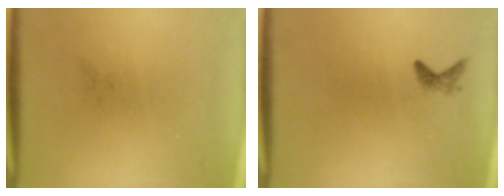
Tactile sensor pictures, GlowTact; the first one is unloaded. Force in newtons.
{"total": 0.9}